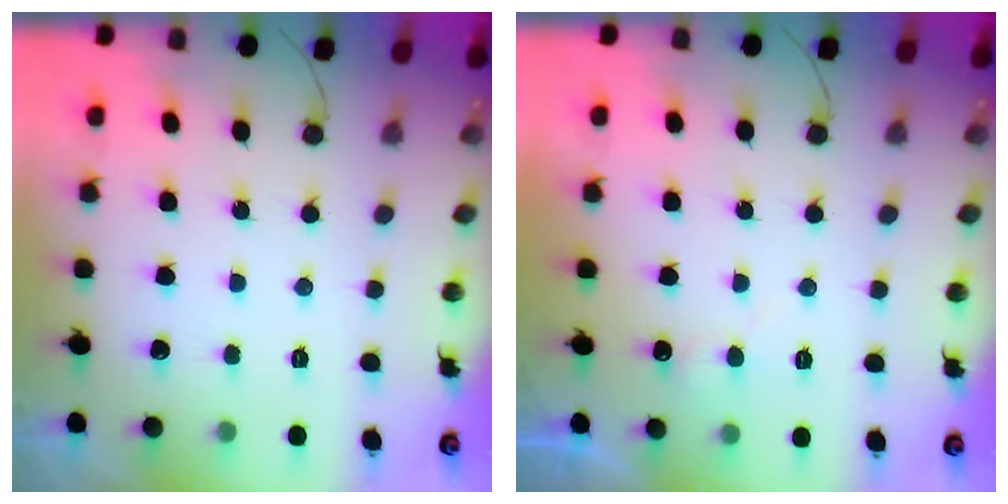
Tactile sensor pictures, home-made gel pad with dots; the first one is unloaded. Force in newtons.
{"total": 5.1, "press": 5.0, "slide": 0.5}